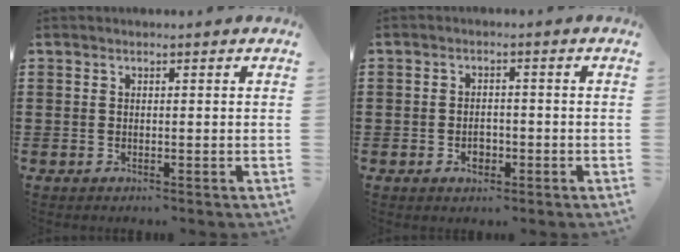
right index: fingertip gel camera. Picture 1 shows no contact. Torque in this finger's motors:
{"motor_torque": [2.14, 0.00, 0.02, 0.00]}